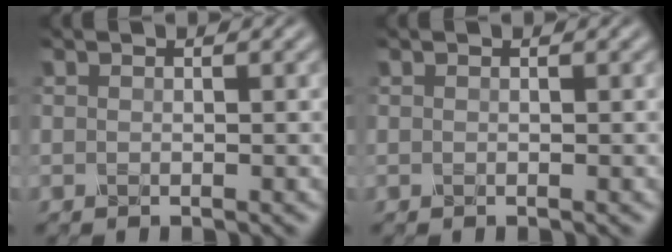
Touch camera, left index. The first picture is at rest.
{"total": 0.0}